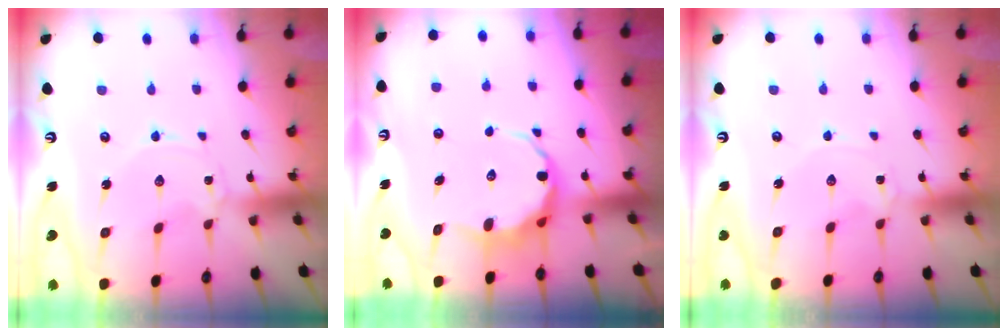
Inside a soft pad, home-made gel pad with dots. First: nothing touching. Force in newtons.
{"total": 7.4, "press": 7.2, "slide": 1.7}
{"total": 1.2, "press": 1.2, "slide": 0.3}